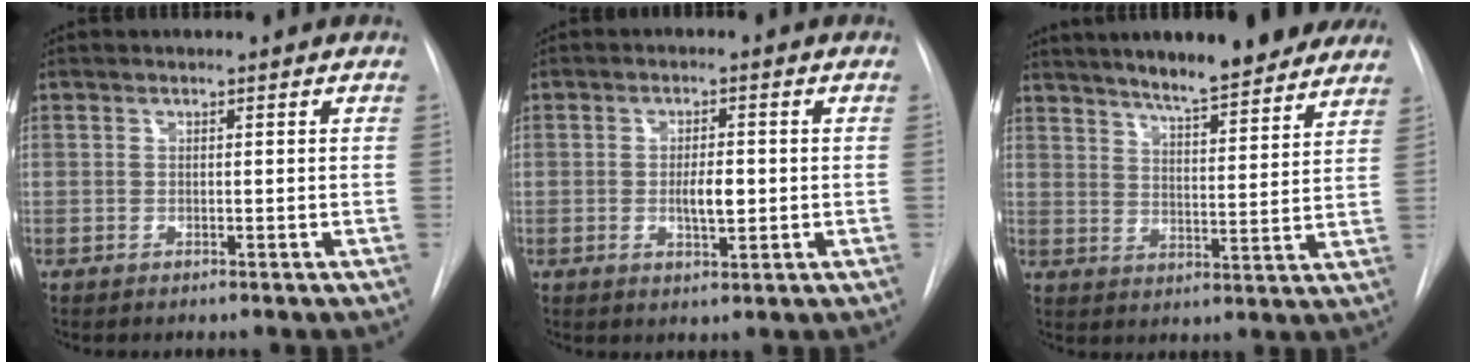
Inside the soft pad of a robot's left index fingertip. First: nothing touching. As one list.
[{"total": 4.0, "force": [-0.4, 1.4, 3.8], "torque": [-0.063, -0.001, -0.004]}, {"total": 17.0, "force": [14.2, 2.3, 9.0], "torque": [-0.130, 0.008, 0.193]}]